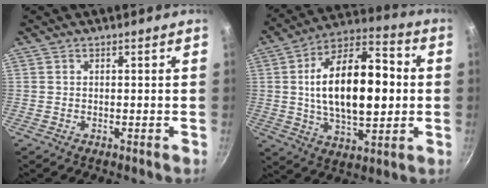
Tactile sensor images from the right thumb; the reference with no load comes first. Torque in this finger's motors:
{"motor_torque": [-0.39, 1.38, 0.78, 0.57, 0.30]}